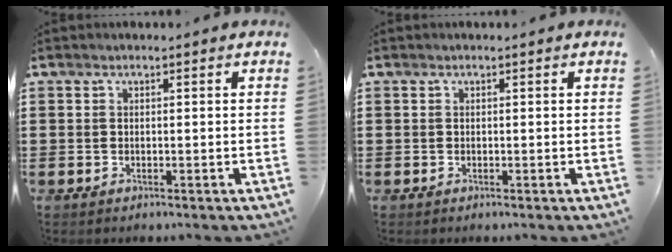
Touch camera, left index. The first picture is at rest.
{"total": 0.0}